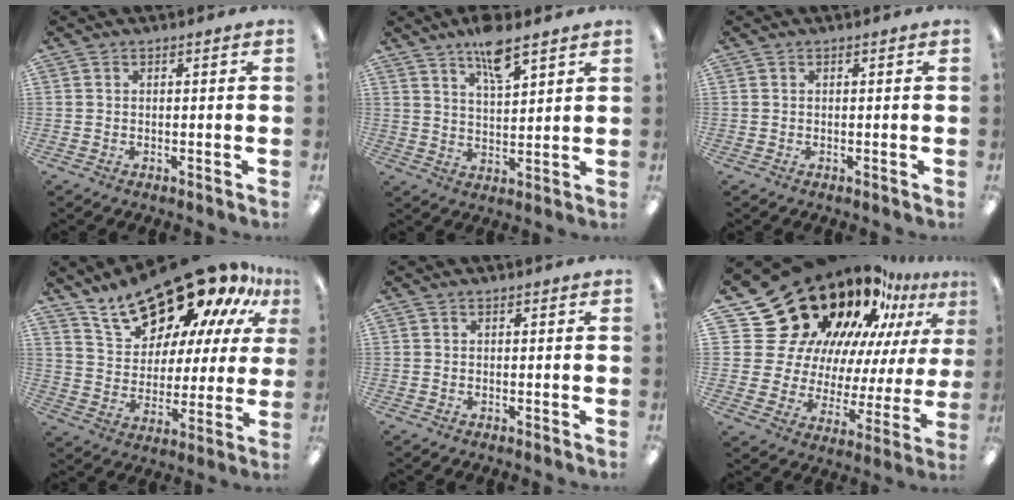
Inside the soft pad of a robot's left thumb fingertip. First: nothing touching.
{"total": 8.3, "force": [6.2, 2.3, 5.1], "torque": [-0.082, -0.034, 0.105]}
{"total": 0.0}
{"total": 22.0, "force": [17.0, 8.8, 10.9], "torque": [-0.185, -0.116, 0.294]}
{"total": 0.0}
{"total": 26.7, "force": [20.8, 14.0, 9.0], "torque": [-0.148, -0.168, 0.400]}